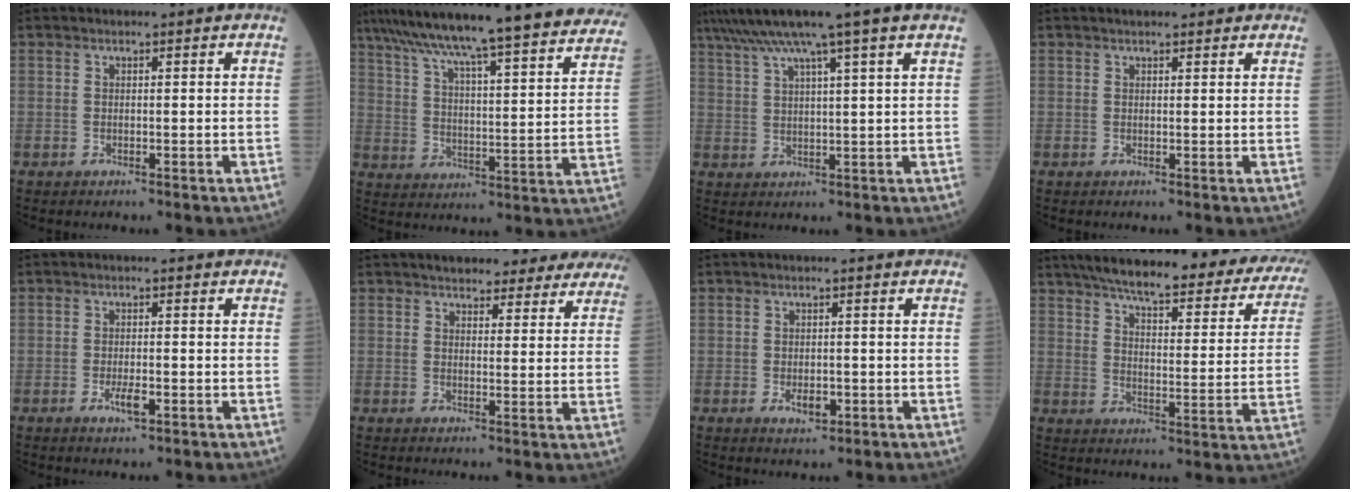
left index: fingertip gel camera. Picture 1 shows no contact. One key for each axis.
{"total": 32.8, "fx": 28.7, "fy": 2.4, "fz": 15.7, "tx": -0.253, "ty": -0.044, "tz": 0.374}
{"total": 11.2, "fx": 8.3, "fy": -1.8, "fz": 7.3, "tx": -0.127, "ty": 0.026, "tz": 0.123}
{"total": 4.2, "fx": 3.3, "fy": 1.2, "fz": 2.2, "tx": -0.024, "ty": 0.027, "tz": 0.044}
{"total": 2.3, "fx": -0.9, "fy": 0.6, "fz": 2.1, "tx": -0.042, "ty": -0.003, "tz": -0.014}
{"total": 13.8, "fx": 12.3, "fy": 4.1, "fz": 4.7, "tx": -0.025, "ty": 0.015, "tz": 0.135}
{"total": 2.4, "fx": -0.7, "fy": 1.3, "fz": 1.9, "tx": -0.033, "ty": -0.001, "tz": -0.005}
{"total": 30.7, "fx": 26.0, "fy": 6.4, "fz": 15.0, "tx": -0.221, "ty": -0.040, "tz": 0.313}